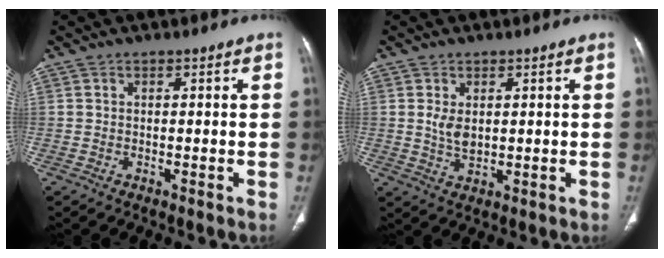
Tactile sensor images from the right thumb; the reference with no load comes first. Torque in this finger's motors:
{"motor_torque": [2.05, 2.06, -0.09, -0.06, 0.00]}